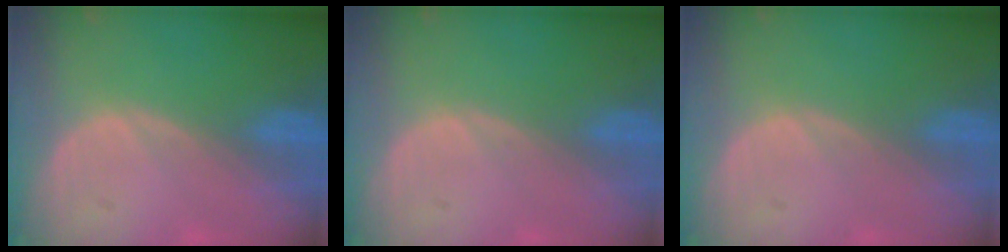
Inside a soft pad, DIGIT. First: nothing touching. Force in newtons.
{"total": 0.0}
{"total": 0.0}